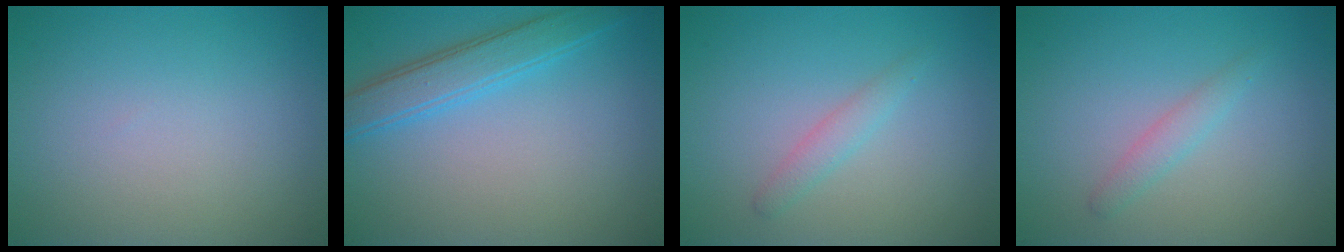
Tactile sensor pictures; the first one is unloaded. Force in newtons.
{"total": 3.5, "press": 3.5, "slide": 0.2}
{"total": 1.4, "press": 1.4, "slide": 0.0}
{"total": 1.4, "press": 1.4, "slide": 0.0}